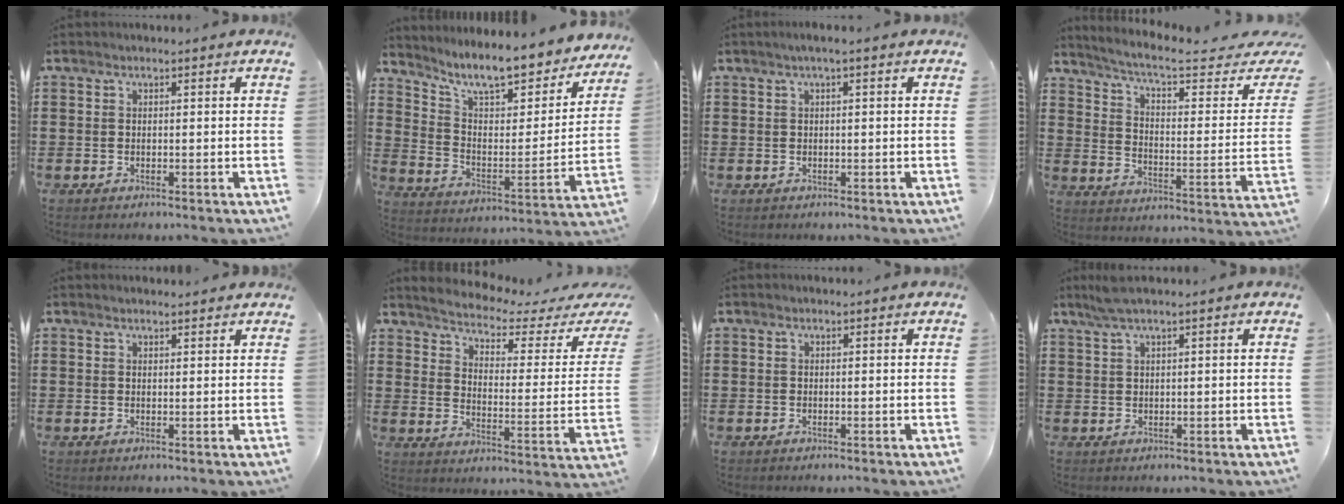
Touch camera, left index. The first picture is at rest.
{"total": 9.5, "force": [8.1, 1.3, 4.9], "torque": [-0.111, -0.057, 0.133]}
{"total": 1.1, "force": [0.3, 0.0, 1.1], "torque": [-0.018, -0.001, 0.006]}
{"total": 6.0, "force": [4.7, 0.4, 3.7], "torque": [-0.093, -0.038, 0.075]}
{"total": 1.2, "force": [1.2, 0.0, 0.3], "torque": [-0.007, 0.000, 0.023]}
{"total": 2.9, "force": [2.6, 0.1, 1.4], "torque": [-0.047, -0.030, 0.033]}
{"total": 0.0}
{"total": 2.3, "force": [1.4, -0.1, 1.8], "torque": [-0.036, 0.000, 0.025]}